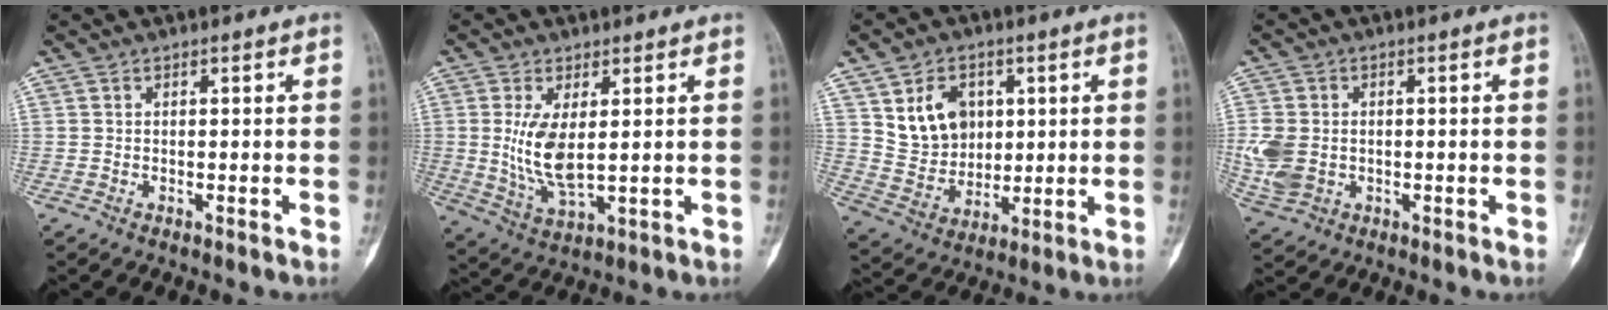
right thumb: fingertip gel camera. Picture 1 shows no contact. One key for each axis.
{"total": 8.6, "fx": 1.1, "fy": 3.6, "fz": 7.8, "tx": -0.159, "ty": -0.020, "tz": 0.033}
{"total": 10.9, "fx": 3.6, "fy": 8.4, "fz": 5.9, "tx": -0.068, "ty": -0.019, "tz": 0.077}
{"total": 7.8, "fx": -0.6, "fy": 6.0, "fz": 4.9, "tx": -0.110, "ty": 0.001, "tz": -0.003}